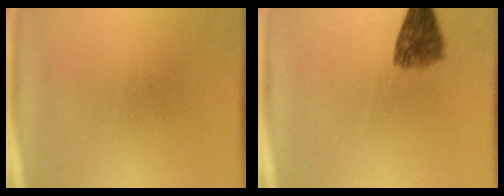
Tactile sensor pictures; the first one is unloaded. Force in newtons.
{"total": 4.9}